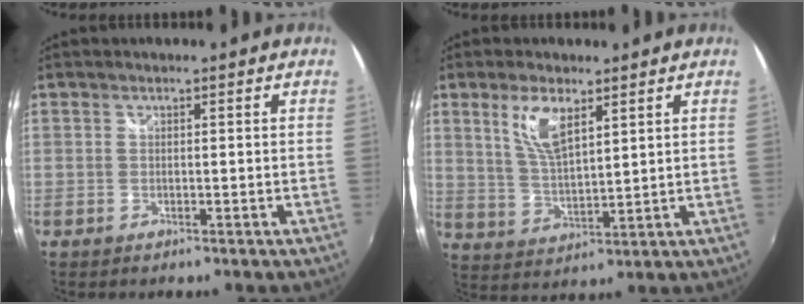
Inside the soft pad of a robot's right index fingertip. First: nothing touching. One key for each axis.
{"total": 7.8, "fx": 4.1, "fy": 2.8, "fz": 6.1, "tx": -0.116, "ty": -0.002, "tz": 0.086}